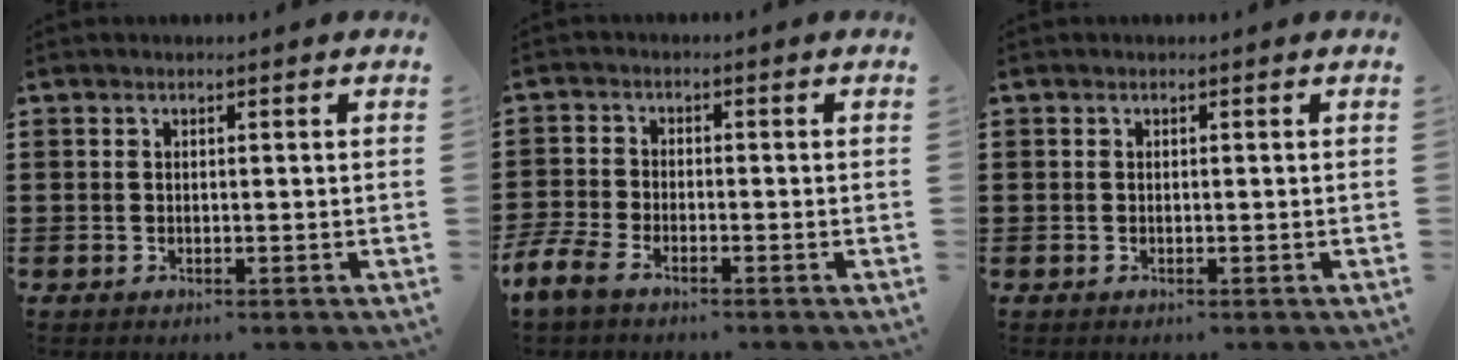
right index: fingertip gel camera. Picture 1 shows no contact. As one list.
[{"total": 3.6, "force": [-2.9, 1.0, 1.8], "torque": [-0.059, -0.006, -0.066]}, {"total": 0.0}]